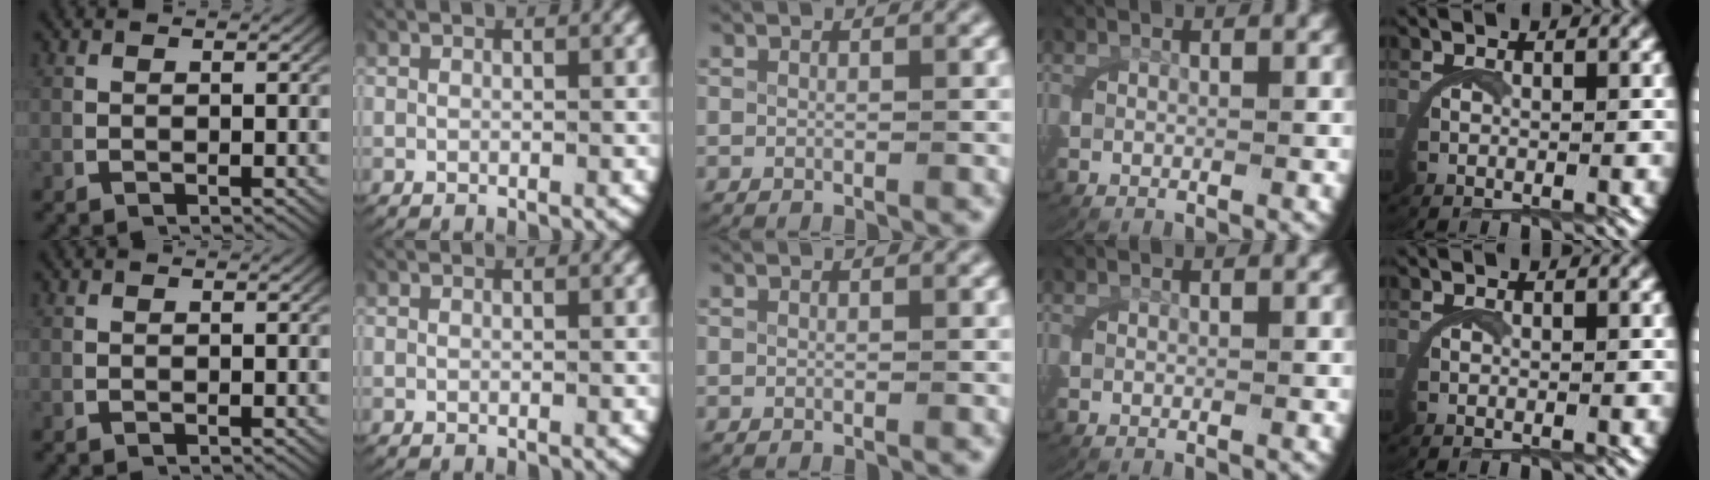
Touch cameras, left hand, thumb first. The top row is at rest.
{}